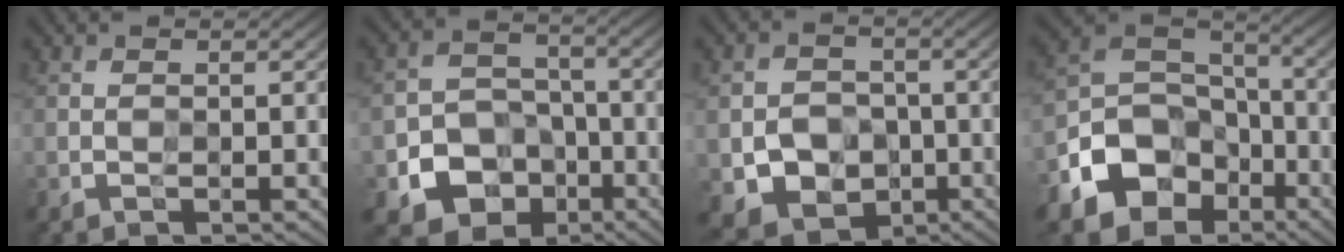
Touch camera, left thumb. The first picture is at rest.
{"total": 11.1, "force": [-5.2, 8.8, 4.3], "torque": [-0.090, -0.031, -0.109]}
{"total": 7.5, "force": [-2.5, 6.1, 3.6], "torque": [-0.081, -0.018, -0.050]}
{"total": 13.7, "force": [-7.0, 10.1, 5.9], "torque": [-0.152, -0.023, -0.129]}